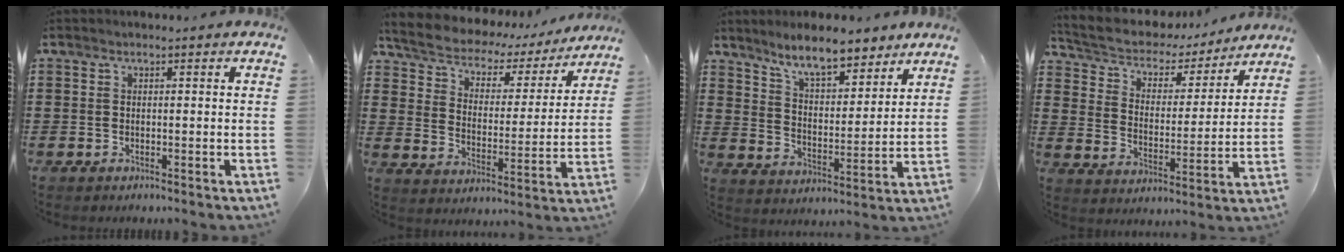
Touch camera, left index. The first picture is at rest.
{"total": 4.2, "force": [3.7, 1.8, 0.8], "torque": [-0.040, -0.028, 0.056]}
{"total": 8.4, "force": [7.4, 1.6, 3.6], "torque": [-0.086, -0.030, 0.134]}
{"total": 5.1, "force": [4.6, 2.0, 0.9], "torque": [-0.047, -0.031, 0.073]}